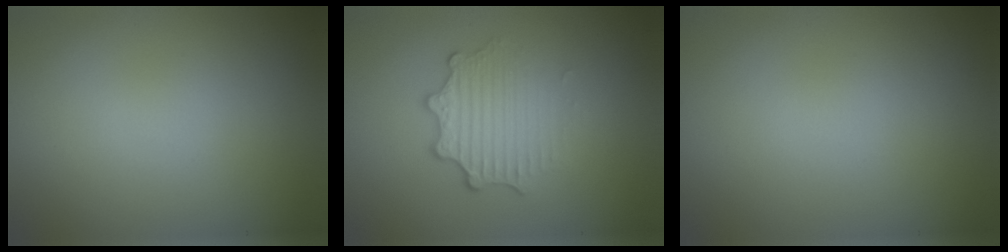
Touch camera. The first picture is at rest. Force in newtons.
{"total": 3.4, "press": 2.6, "slide": 2.2}
{"total": 0.0}